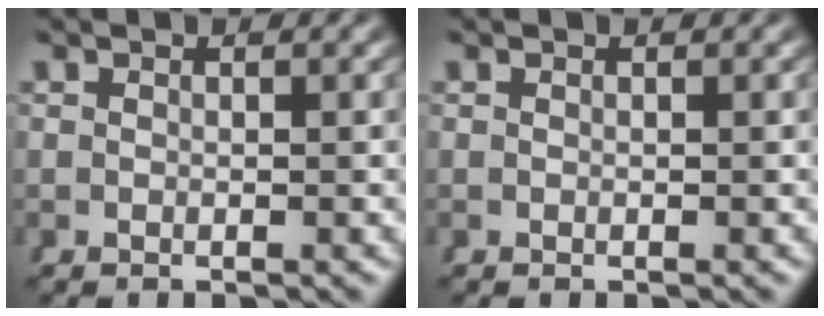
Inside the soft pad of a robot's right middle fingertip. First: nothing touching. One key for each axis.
{"total": 0.0}